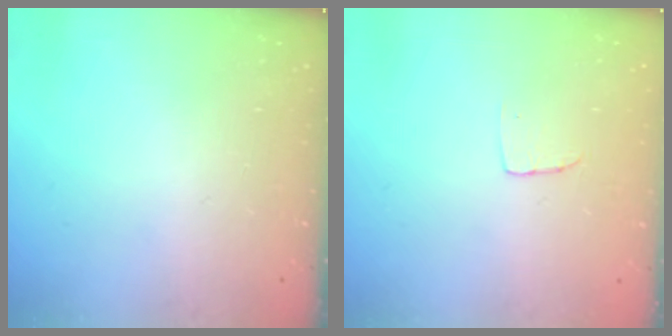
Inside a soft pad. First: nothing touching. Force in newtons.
{"total": 2.9, "press": 2.9, "slide": 0.1}